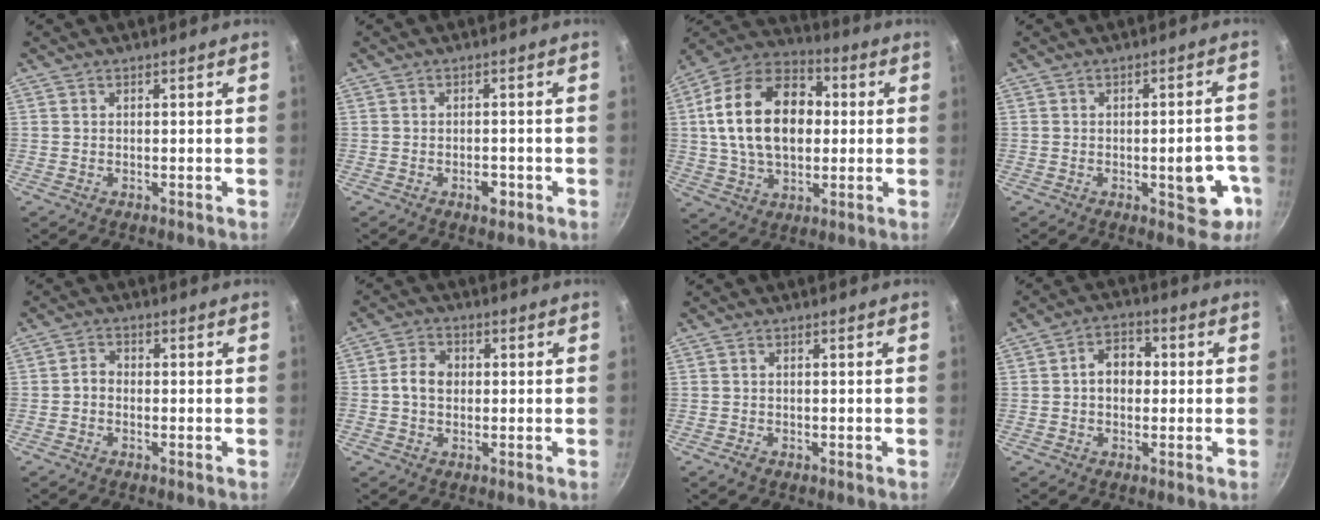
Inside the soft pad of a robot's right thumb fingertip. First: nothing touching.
{"total": 2.8, "force": [-1.3, 1.5, 2.0], "torque": [-0.020, 0.011, -0.016]}
{"total": 21.6, "force": [2.2, 14.5, 15.9], "torque": [-0.250, 0.028, 0.027]}
{"total": 8.7, "force": [-2.8, 4.0, 7.2], "torque": [-0.054, 0.021, -0.031]}
{"total": 2.1, "force": [-0.8, 1.6, 1.1], "torque": [-0.021, 0.016, -0.022]}
{"total": 5.0, "force": [0.0, 4.0, 3.0], "torque": [-0.043, 0.012, -0.011]}
{"total": 1.1, "force": [-0.7, 0.7, 0.5], "torque": [-0.016, 0.004, -0.014]}
{"total": 6.4, "force": [0.2, 4.8, 4.2], "torque": [-0.031, 0.018, -0.005]}